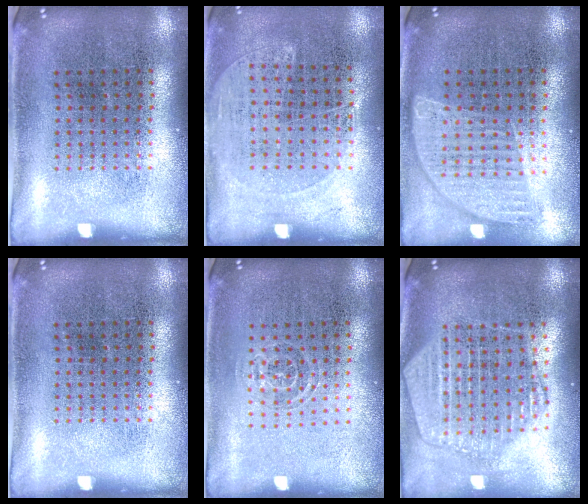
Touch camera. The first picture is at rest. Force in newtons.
{"total": 1.3, "press": 1.0, "slide": 0.7}
{"total": 0.9, "press": 0.9, "slide": 0.2}
{"total": 0.0}
{"total": 0.9, "press": 0.6, "slide": 0.6}
{"total": 2.1, "press": 1.9, "slide": 0.9}